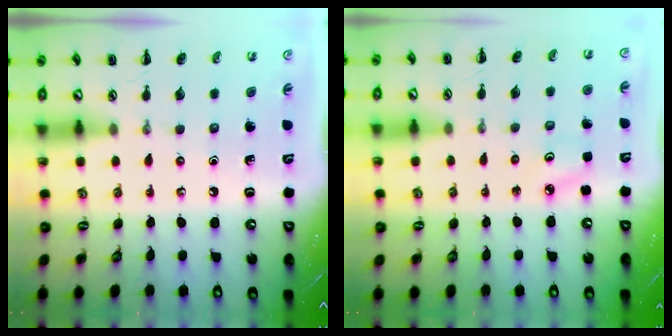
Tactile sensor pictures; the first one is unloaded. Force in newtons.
{"total": 3.2, "press": 3.0, "slide": 1.0}